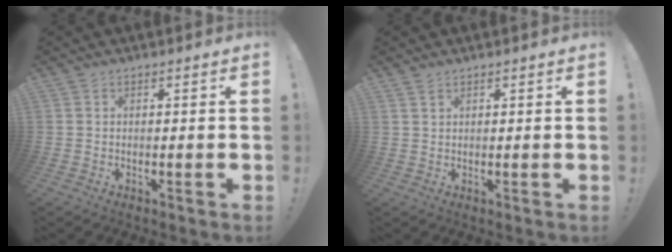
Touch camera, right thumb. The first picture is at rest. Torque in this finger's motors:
{"motor_torque": [0.13, -0.30, 0.09, 0.15, 0.00]}